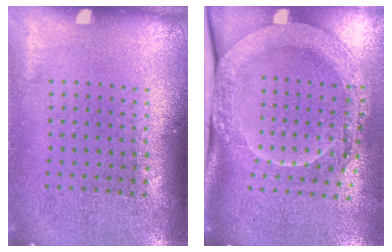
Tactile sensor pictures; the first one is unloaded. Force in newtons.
{"total": 2.1, "press": 2.0, "slide": 0.8}